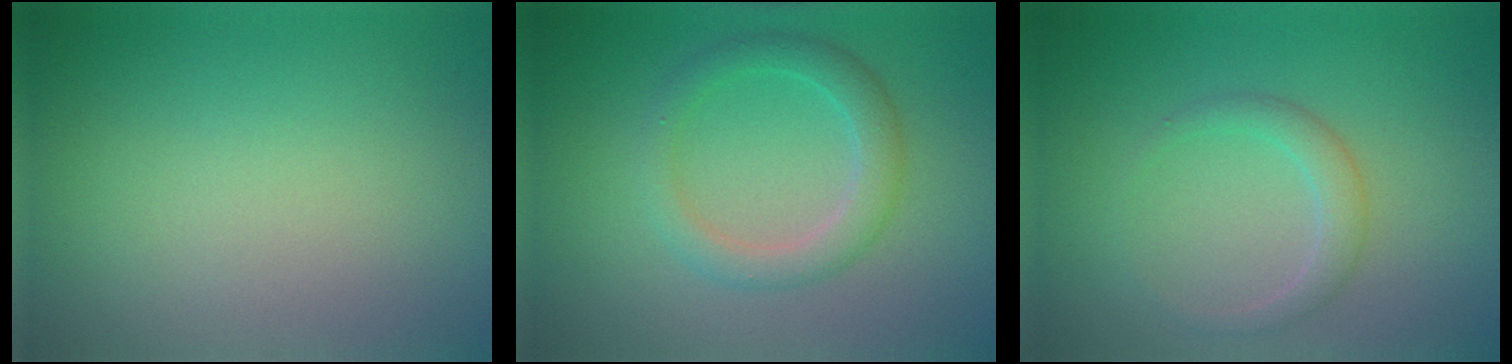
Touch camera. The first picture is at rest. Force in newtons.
{"total": 3.1, "press": 3.1, "slide": 0.0}
{"total": 1.9, "press": 1.9, "slide": 0.1}